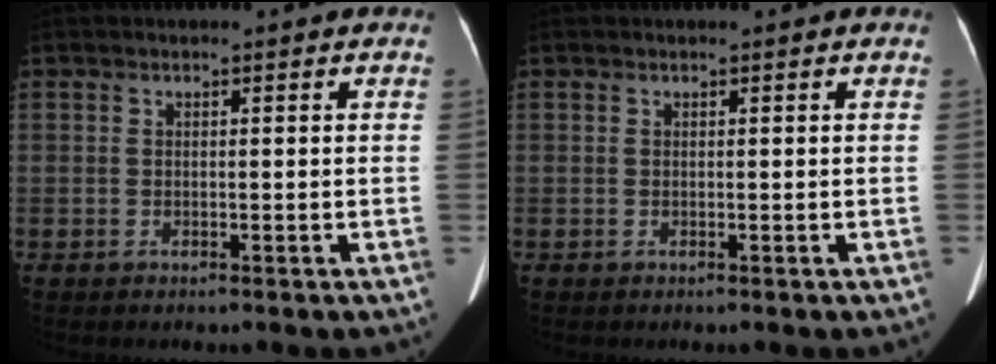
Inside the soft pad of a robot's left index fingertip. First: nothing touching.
{"total": 0.0}